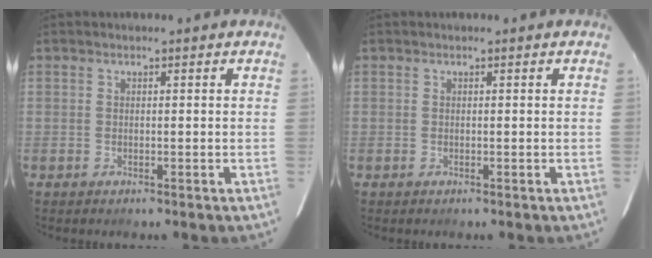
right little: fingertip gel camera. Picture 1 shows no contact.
{"total": 0.0}